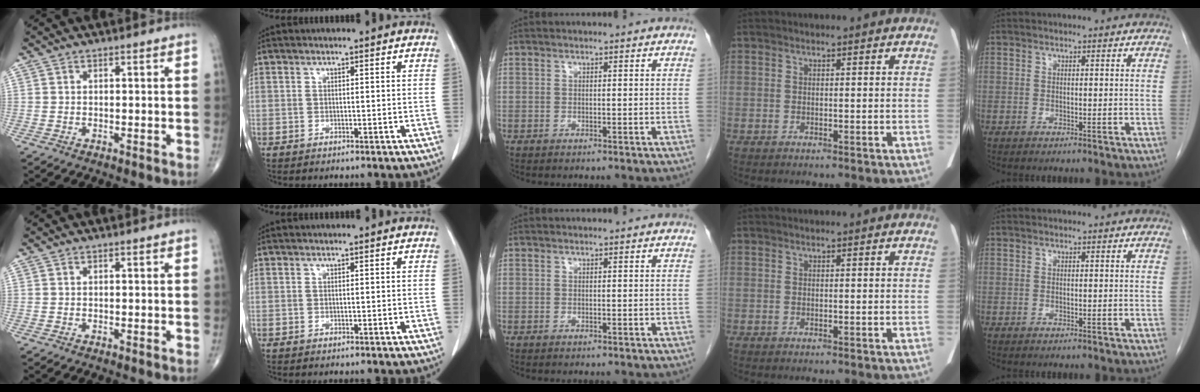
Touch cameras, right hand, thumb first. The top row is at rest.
{}